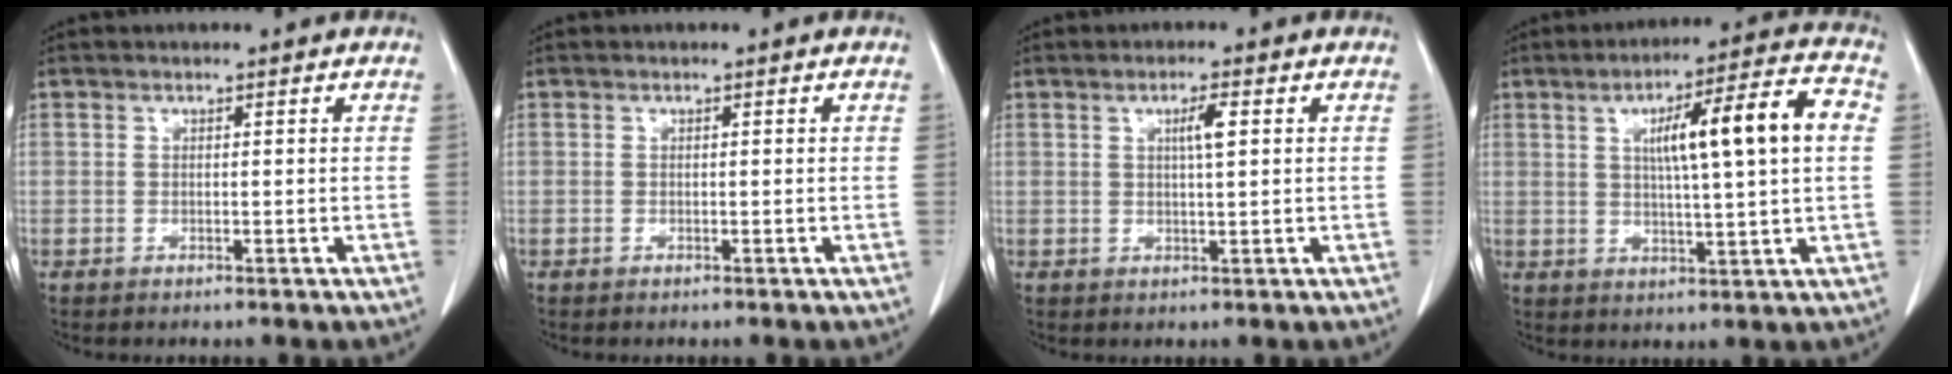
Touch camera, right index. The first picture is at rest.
{"total": 0.0}
{"total": 2.9, "force": [0.9, 0.2, 2.7], "torque": [-0.048, 0.001, 0.014]}
{"total": 12.9, "force": [2.5, 0.7, 12.7], "torque": [-0.194, 0.022, 0.039]}